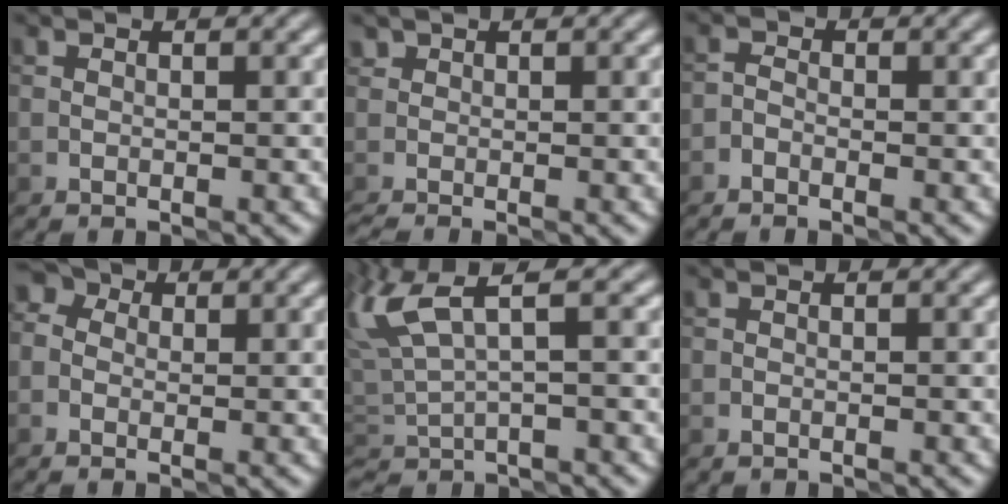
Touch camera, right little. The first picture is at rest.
{"total": 0.9, "force": [-0.8, 0.4, -0.1], "torque": [0.005, 0.001, -0.019]}
{"total": 0.8, "force": [-0.6, 0.5, 0.3], "torque": [-0.002, 0.006, -0.015]}
{"total": 3.3, "force": [0.8, 2.8, 1.6], "torque": [-0.009, 0.021, -0.019]}
{"total": 5.3, "force": [2.5, 1.5, 4.4], "torque": [-0.111, 0.007, 0.053]}
{"total": 0.0}